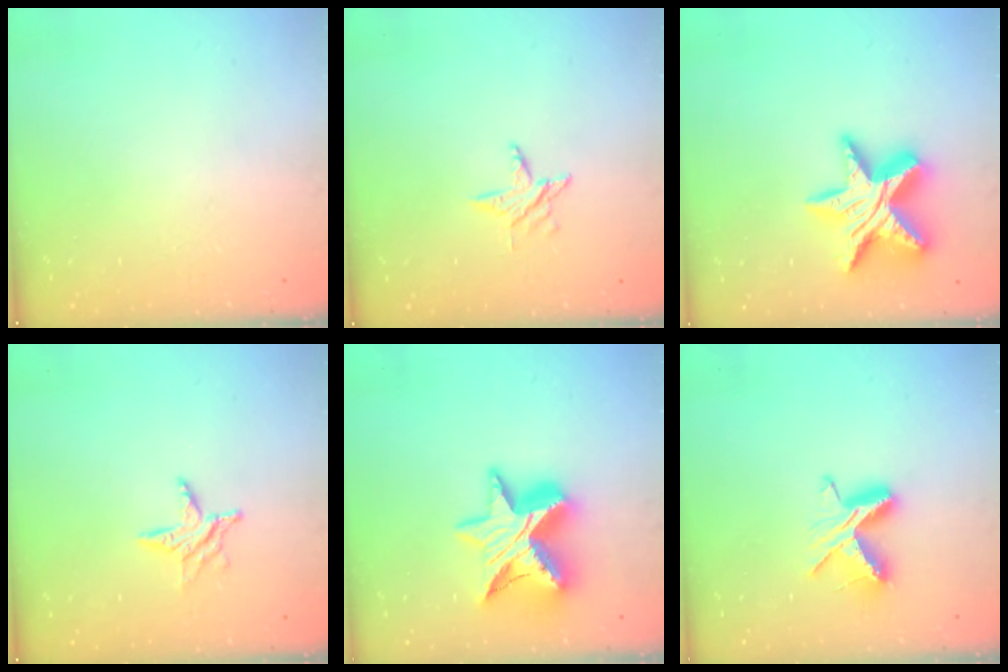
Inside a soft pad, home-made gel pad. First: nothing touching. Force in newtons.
{"total": 4.5, "press": 4.5, "slide": 0.5}
{"total": 17.4, "press": 17.3, "slide": 1.4}
{"total": 6.3, "press": 6.3, "slide": 0.5}
{"total": 15.7, "press": 15.6, "slide": 1.1}
{"total": 8.5, "press": 8.5, "slide": 0.5}